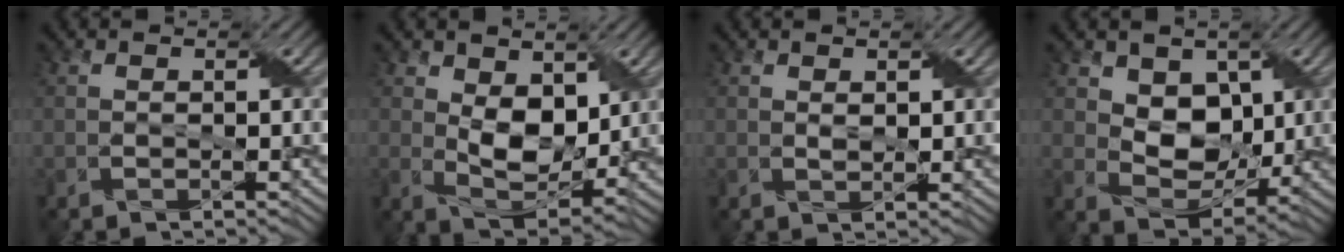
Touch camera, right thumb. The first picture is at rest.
{"total": 7.4, "force": [1.9, 4.7, 5.4], "torque": [-0.118, -0.012, 0.031]}
{"total": 1.2, "force": [0.6, 0.7, 0.7], "torque": [-0.019, -0.002, 0.015]}
{"total": 6.8, "force": [2.0, 5.1, 4.1], "torque": [-0.092, -0.014, 0.031]}